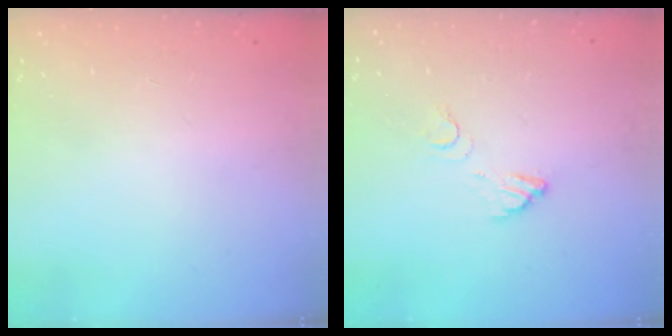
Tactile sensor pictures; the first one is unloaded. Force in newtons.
{"total": 3.5, "press": 3.4, "slide": 0.2}